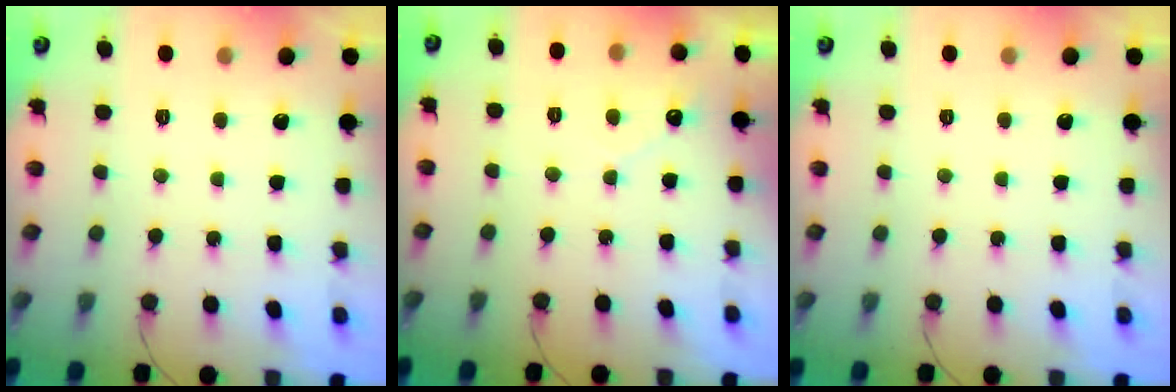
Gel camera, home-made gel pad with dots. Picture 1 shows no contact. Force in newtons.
{"total": 3.3, "press": 3.3, "slide": 0.2}
{"total": 0.0}